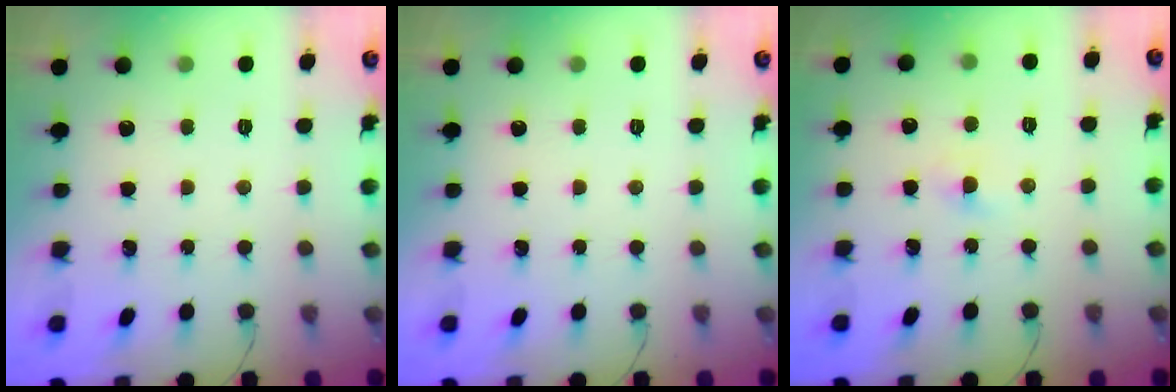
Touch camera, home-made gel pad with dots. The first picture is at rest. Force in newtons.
{"total": 0.0}
{"total": 2.2, "press": 2.1, "slide": 0.8}